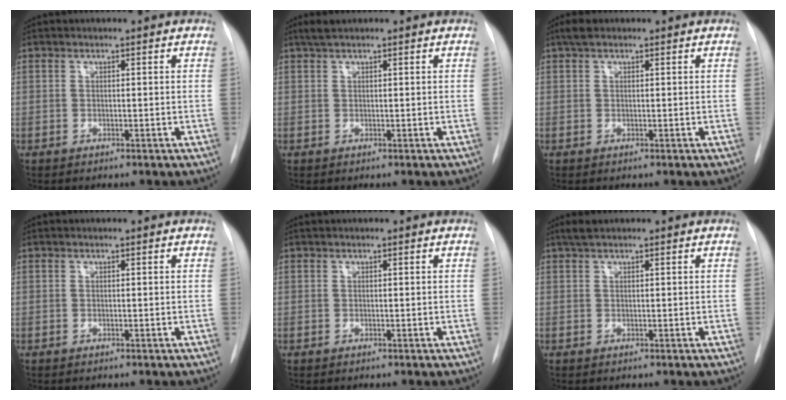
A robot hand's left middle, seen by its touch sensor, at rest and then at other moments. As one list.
[{"total": 1.8, "force": [1.4, 0.2, 1.1], "torque": [-0.026, 0.014, 0.027]}, {"total": 2.0, "force": [1.4, 0.8, 1.1], "torque": [-0.022, 0.019, 0.024]}, {"total": 0.0}, {"total": 0.0}, {"total": 1.7, "force": [1.3, 0.3, 1.0], "torque": [-0.024, 0.015, 0.027]}]